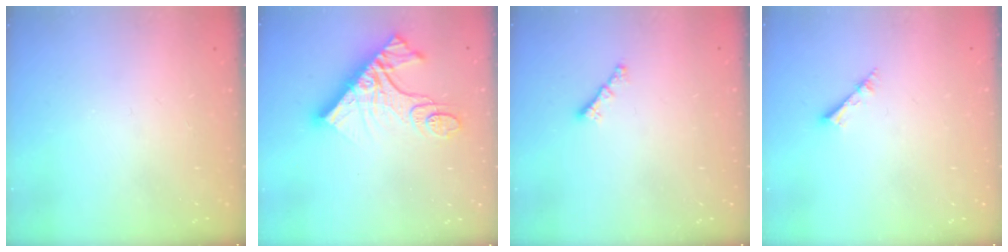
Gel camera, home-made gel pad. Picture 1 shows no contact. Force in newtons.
{"total": 17.3, "press": 17.2, "slide": 1.5}
{"total": 0.8, "press": 0.7, "slide": 0.4}
{"total": 2.2, "press": 2.2, "slide": 0.3}